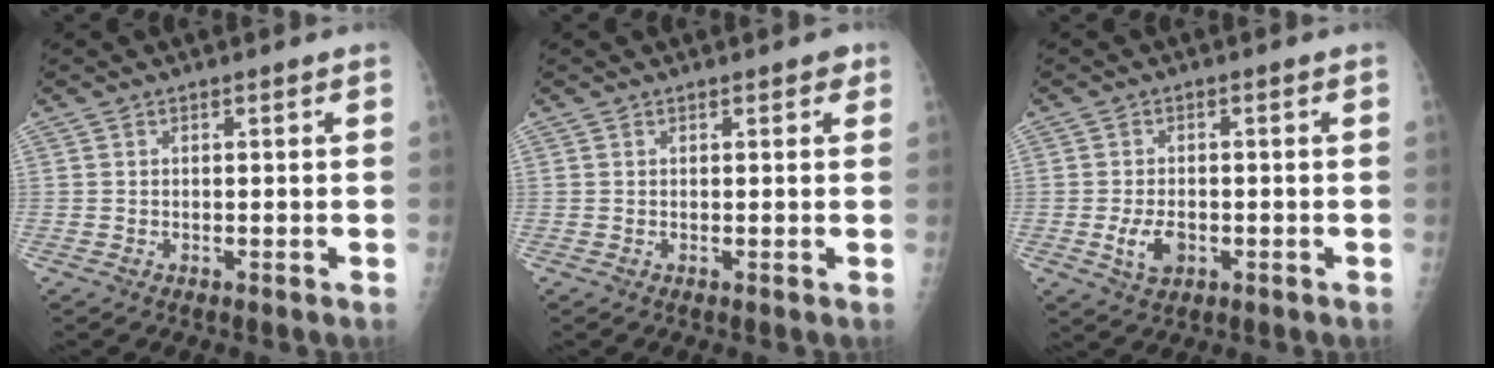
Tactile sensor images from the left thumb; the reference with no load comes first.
{"total": 1.3, "force": [0.9, 0.7, 0.7], "torque": [0.004, -0.001, 0.005]}
{"total": 4.6, "force": [-1.3, 2.9, 3.3], "torque": [-0.059, -0.001, -0.018]}